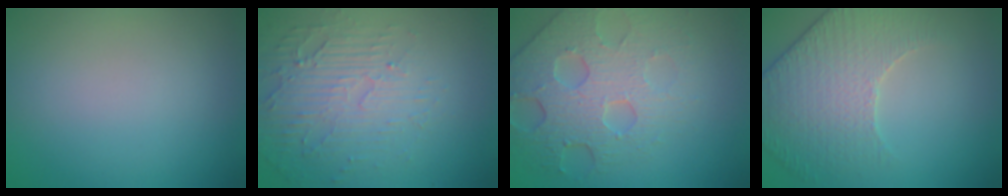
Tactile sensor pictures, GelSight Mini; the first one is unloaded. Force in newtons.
{"total": 5.5, "press": 3.3, "slide": 4.4}
{"total": 6.1, "press": 5.0, "slide": 3.5}
{"total": 4.3, "press": 4.2, "slide": 0.9}